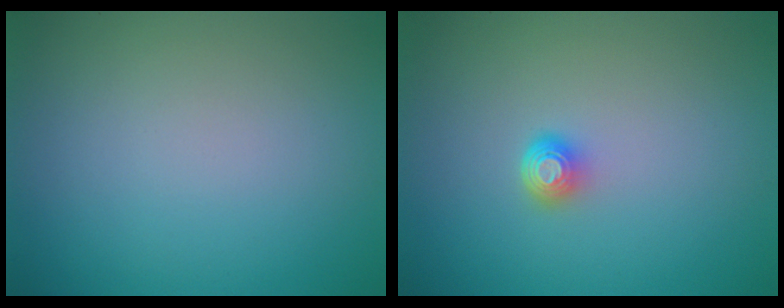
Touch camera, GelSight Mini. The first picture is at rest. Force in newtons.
{"total": 1.6, "press": 1.2, "slide": 1.0}